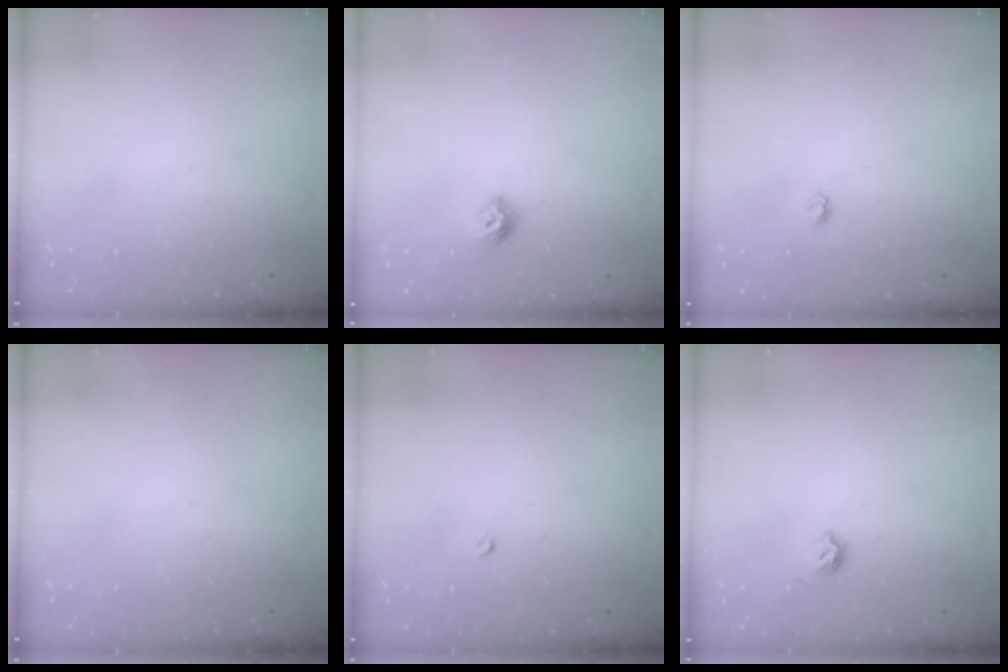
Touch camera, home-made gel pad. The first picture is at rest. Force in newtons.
{"total": 8.2, "press": 8.2, "slide": 0.3}
{"total": 2.9, "press": 2.9, "slide": 0.4}
{"total": 0.0}
{"total": 2.6, "press": 2.5, "slide": 0.4}
{"total": 4.0, "press": 3.8, "slide": 1.0}